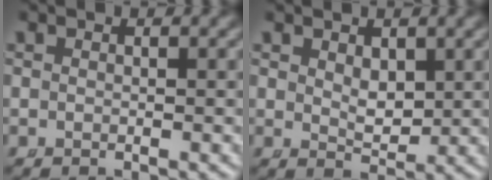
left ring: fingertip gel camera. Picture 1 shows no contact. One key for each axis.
{"total": 2.2, "fx": 1.3, "fy": 1.0, "fz": 1.5, "tx": -0.024, "ty": -0.021, "tz": 0.034}